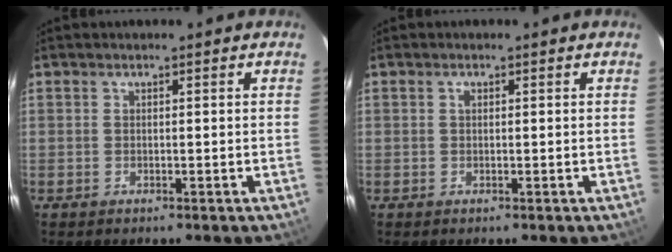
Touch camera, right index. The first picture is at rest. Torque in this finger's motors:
{"motor_torque": [0.23, 0.08, 0.04, 0.02]}